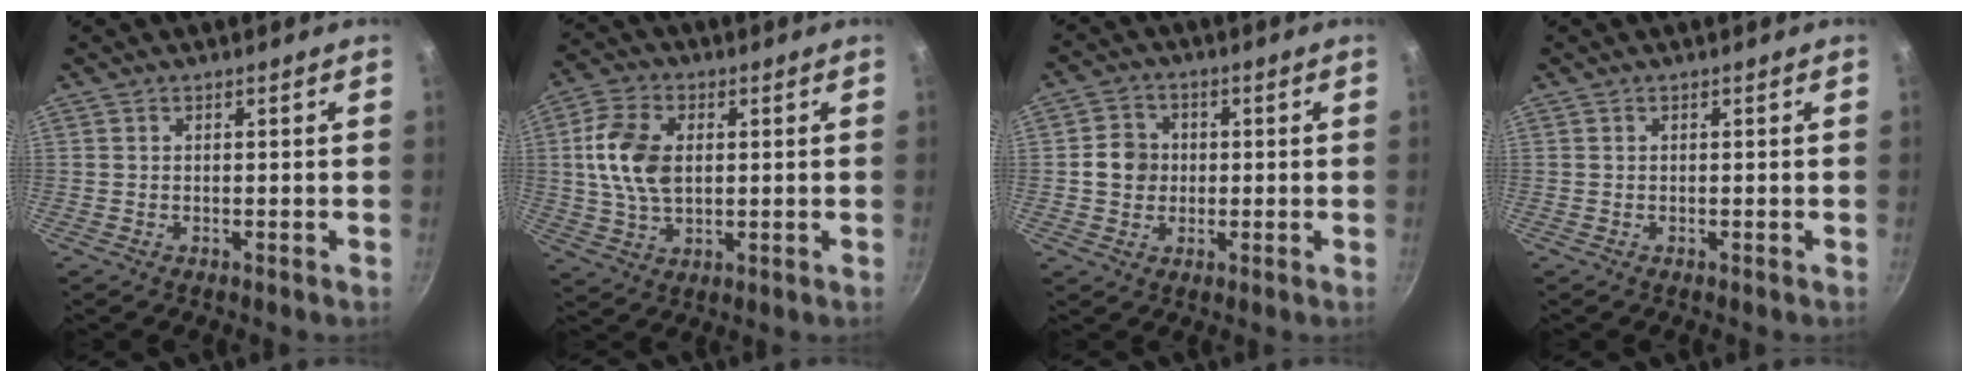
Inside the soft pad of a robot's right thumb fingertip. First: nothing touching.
{"total": 11.1, "force": [1.5, 7.1, 8.5], "torque": [-0.153, 0.004, 0.026]}
{"total": 5.8, "force": [0.0, 5.3, 2.4], "torque": [-0.014, 0.010, -0.010]}
{"total": 0.0}